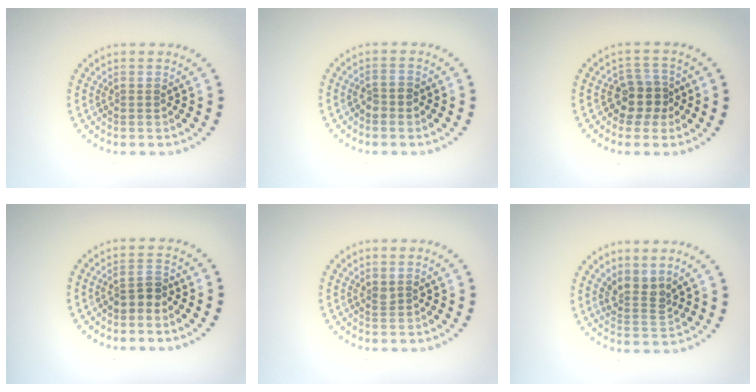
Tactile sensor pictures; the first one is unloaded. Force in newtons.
{"total": 1.4, "press": 1.2, "slide": 0.5}
{"total": 2.9, "press": 2.6, "slide": 1.4}
{"total": 1.7, "press": 1.5, "slide": 0.9}
{"total": 0.7, "press": 0.6, "slide": 0.4}
{"total": 2.6, "press": 1.9, "slide": 1.8}